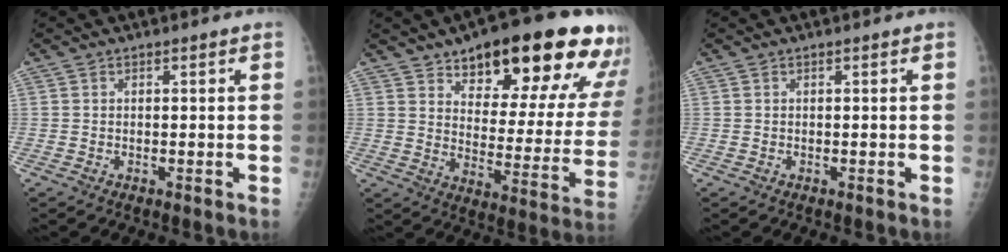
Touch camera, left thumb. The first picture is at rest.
{"total": 25.3, "force": [16.3, 9.4, 16.9], "torque": [-0.183, -0.063, 0.223]}
{"total": 0.0}